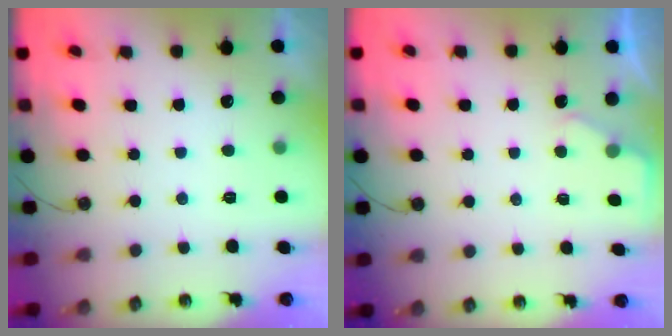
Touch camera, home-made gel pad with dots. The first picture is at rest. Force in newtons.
{"total": 1.9, "press": 1.9, "slide": 0.3}